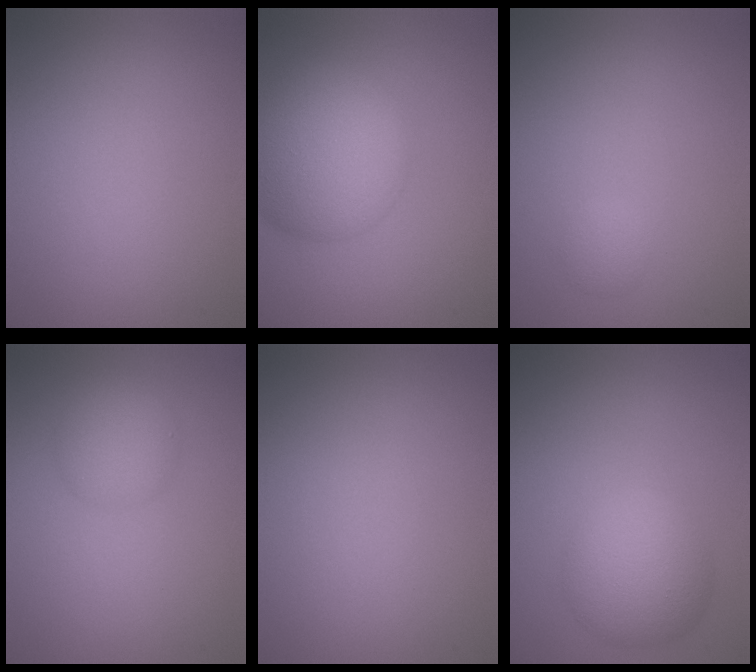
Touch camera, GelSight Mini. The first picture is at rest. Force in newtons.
{"total": 9.2, "press": 9.2, "slide": 0.6}
{"total": 0.9, "press": 0.9, "slide": 0.0}
{"total": 2.8, "press": 2.8, "slide": 0.1}
{"total": 0.0}
{"total": 5.2, "press": 5.2, "slide": 0.2}